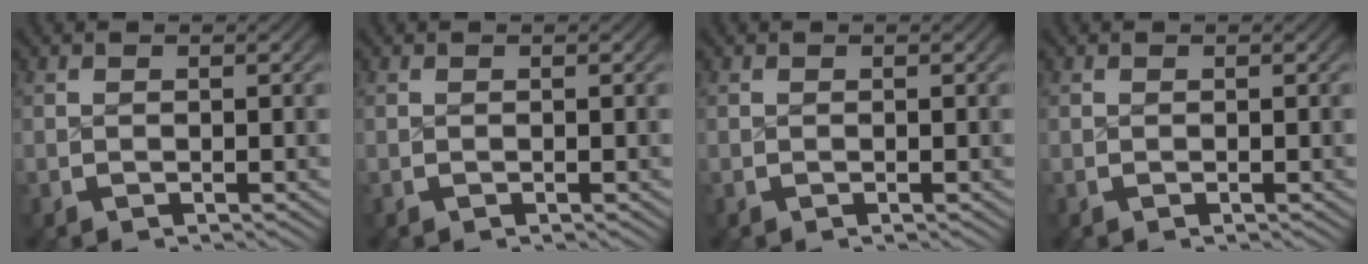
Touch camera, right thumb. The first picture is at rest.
{"total": 0.0}
{"total": 0.0}
{"total": 0.0}